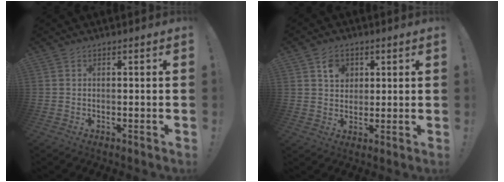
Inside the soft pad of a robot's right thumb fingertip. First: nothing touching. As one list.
[{"total": 5.6, "force": [2.5, 4.7, 1.9], "torque": [-0.016, -0.008, 0.043]}]